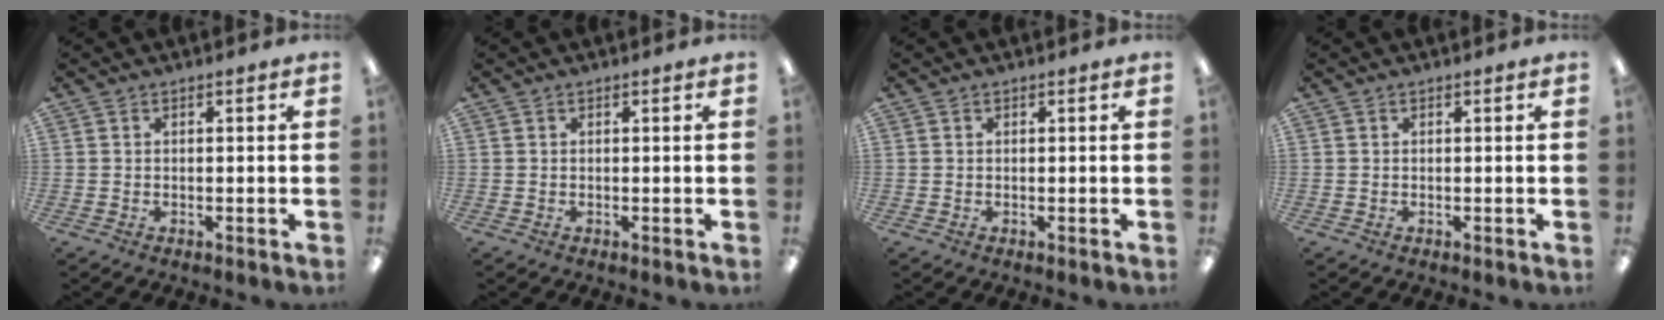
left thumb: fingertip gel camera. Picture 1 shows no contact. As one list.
[{"total": 0.0}, {"total": 0.0}, {"total": 0.0}]